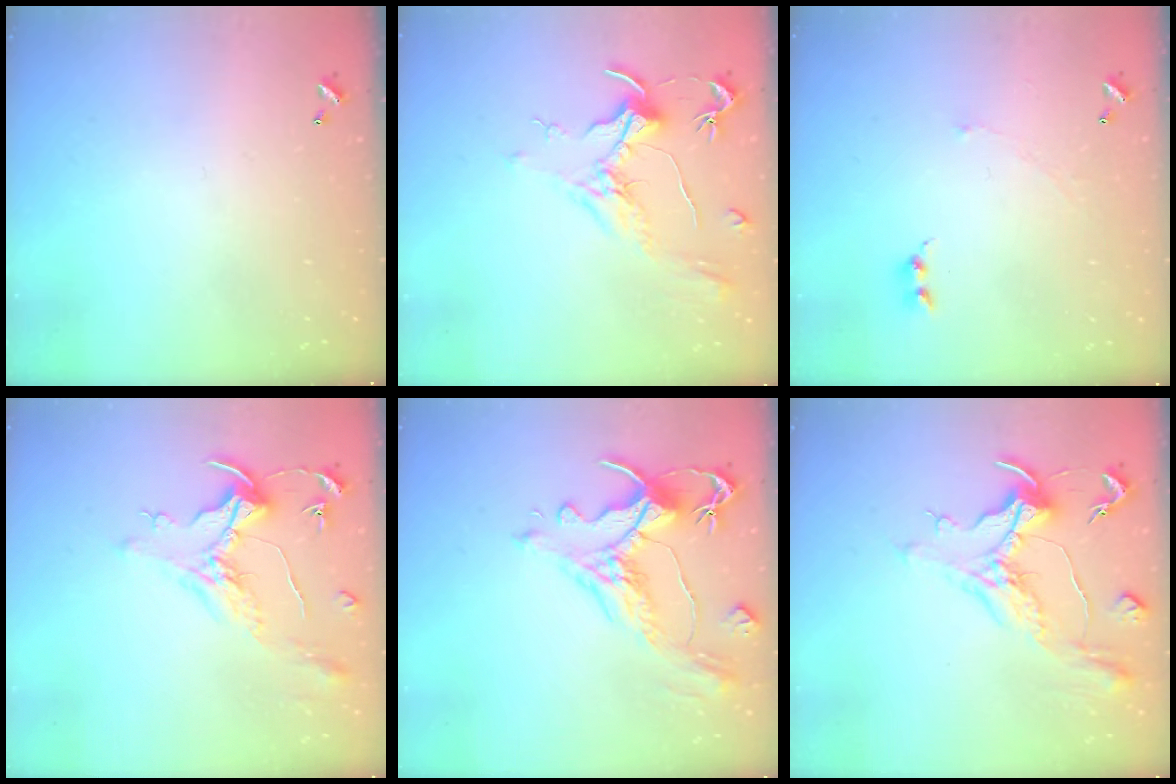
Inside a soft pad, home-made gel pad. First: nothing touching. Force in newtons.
{"total": 1.8, "press": 1.6, "slide": 0.9}
{"total": 2.0, "press": 1.9, "slide": 0.7}
{"total": 1.6, "press": 1.4, "slide": 0.7}
{"total": 1.6, "press": 0.8, "slide": 1.4}
{"total": 1.6, "press": 1.5, "slide": 0.6}